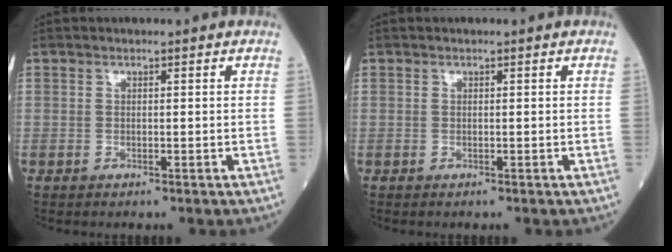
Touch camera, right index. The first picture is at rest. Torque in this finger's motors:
{"motor_torque": [0.00, -0.02, -0.02, 0.02]}